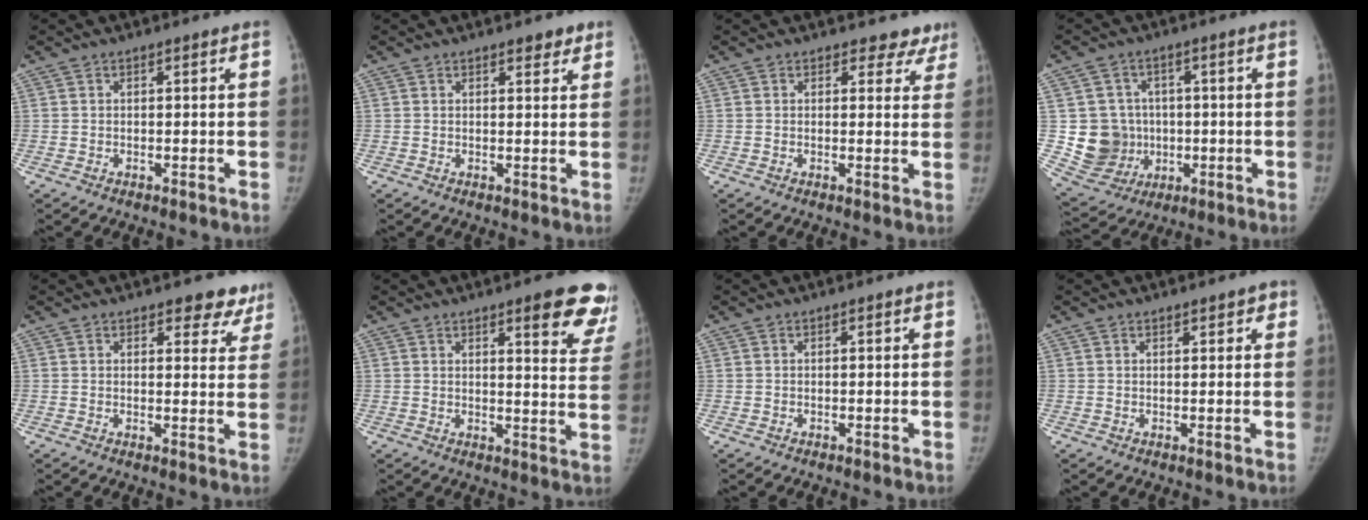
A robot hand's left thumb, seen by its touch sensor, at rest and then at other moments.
{"total": 2.5, "force": [1.8, 1.0, 1.3], "torque": [-0.005, -0.010, 0.022]}
{"total": 4.0, "force": [3.1, 2.5, 0.2], "torque": [0.030, -0.017, 0.021]}
{"total": 11.0, "force": [-0.2, 10.5, 3.3], "torque": [-0.030, 0.005, 0.016]}
{"total": 6.0, "force": [4.8, 2.9, 2.0], "torque": [0.017, -0.028, 0.048]}
{"total": 13.2, "force": [8.7, 3.3, 9.3], "torque": [-0.070, -0.046, 0.092]}
{"total": 0.0}
{"total": 2.1, "force": [1.3, 1.0, 1.2], "torque": [-0.001, -0.004, 0.016]}